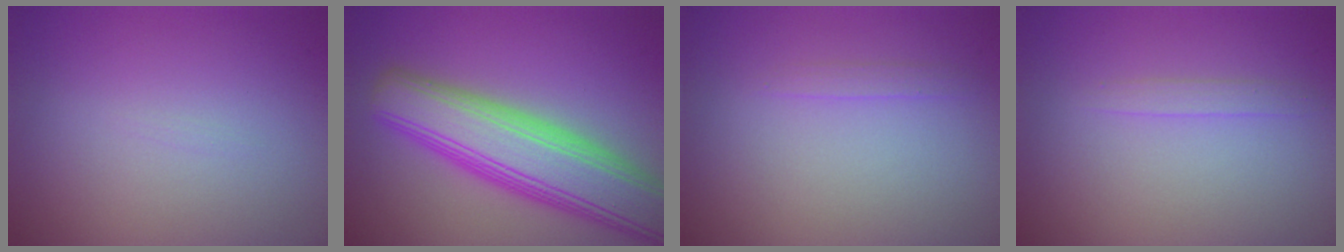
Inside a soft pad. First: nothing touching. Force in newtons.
{"total": 9.0, "press": 9.0, "slide": 0.4}
{"total": 0.7, "press": 0.7, "slide": 0.1}
{"total": 0.8, "press": 0.8, "slide": 0.1}